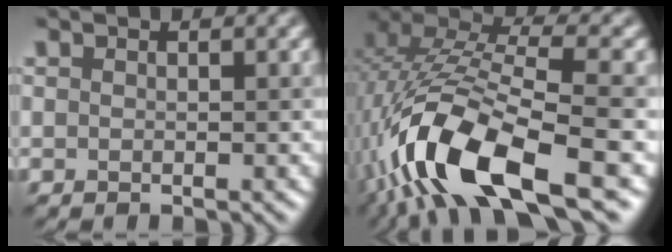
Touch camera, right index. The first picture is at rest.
{"total": 13.3, "force": [-5.6, 4.4, 11.3], "torque": [-0.232, 0.004, -0.100]}